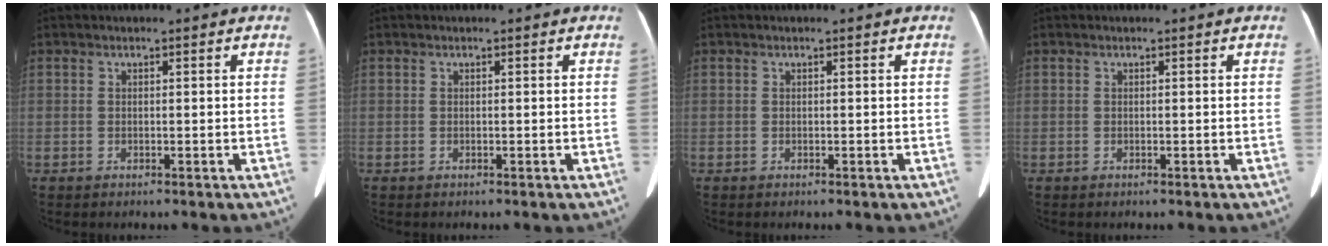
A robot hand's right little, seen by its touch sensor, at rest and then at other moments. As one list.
[{"total": 0.0}, {"total": 0.0}, {"total": 0.0}]